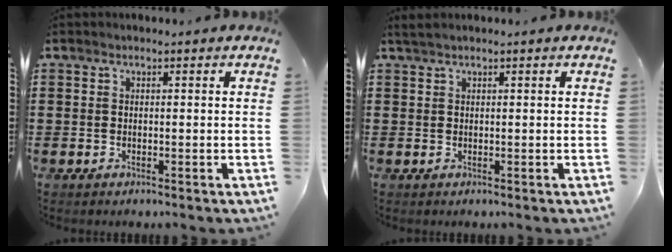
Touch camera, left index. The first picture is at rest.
{"total": 0.9, "force": [0.6, 0.0, 0.6], "torque": [-0.013, 0.000, 0.011]}